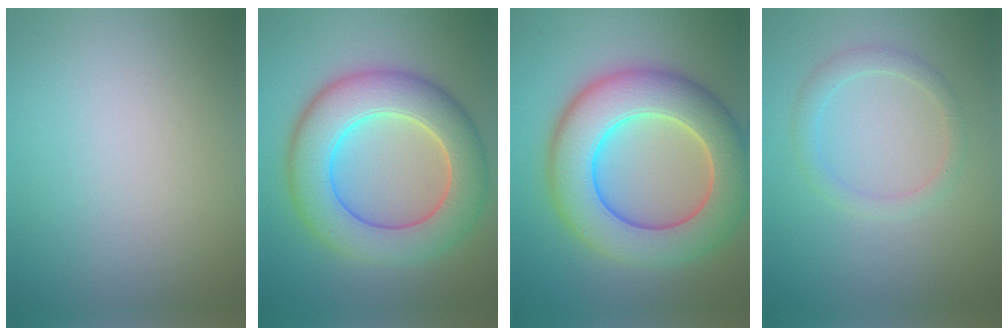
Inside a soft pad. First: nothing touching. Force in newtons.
{"total": 9.7, "press": 9.7, "slide": 0.7}
{"total": 11.2, "press": 11.2, "slide": 0.5}
{"total": 1.8, "press": 1.8, "slide": 0.0}